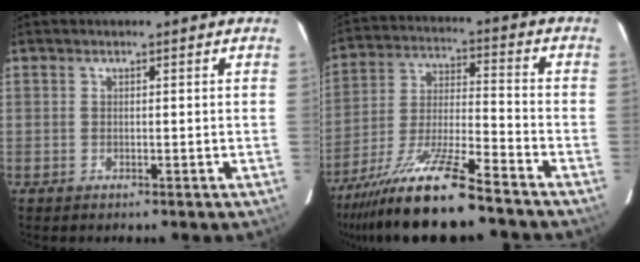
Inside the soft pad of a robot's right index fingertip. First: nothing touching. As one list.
[{"total": 15.1, "force": [-11.8, 0.5, 9.5], "torque": [-0.190, -0.023, -0.215]}]